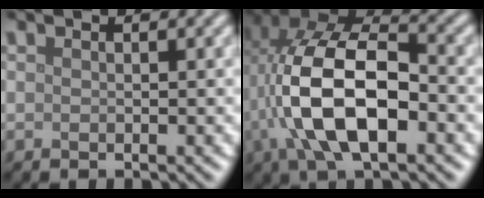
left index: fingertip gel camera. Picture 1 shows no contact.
{"total": 11.6, "force": [-1.9, 5.8, 9.9], "torque": [-0.199, 0.009, -0.036]}